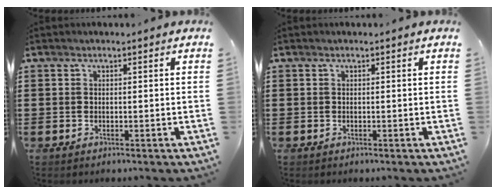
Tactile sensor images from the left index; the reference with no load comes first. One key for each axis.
{"total": 0.0}